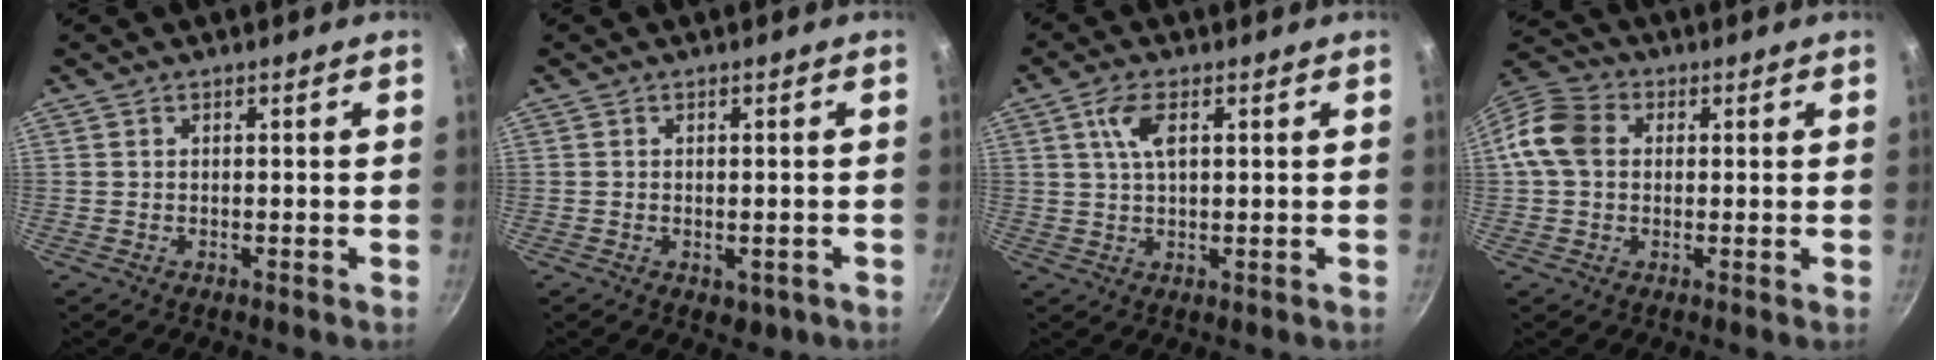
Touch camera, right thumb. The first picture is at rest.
{"total": 2.6, "force": [-0.8, 1.7, 1.8], "torque": [-0.020, -0.004, -0.007]}
{"total": 5.5, "force": [1.8, 2.4, 4.6], "torque": [-0.088, 0.004, 0.035]}
{"total": 9.1, "force": [0.9, 7.2, 5.6], "torque": [-0.093, 0.021, -0.001]}